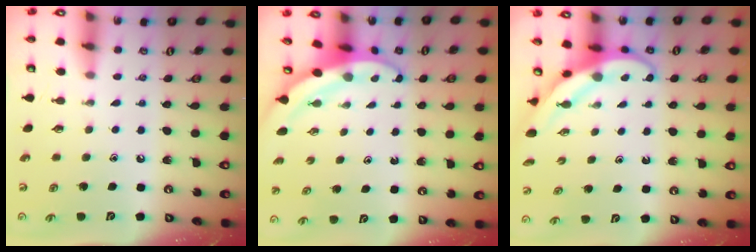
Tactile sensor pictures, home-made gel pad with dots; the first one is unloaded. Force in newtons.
{"total": 3.6, "press": 3.6, "slide": 0.1}
{"total": 4.0, "press": 4.0, "slide": 0.4}